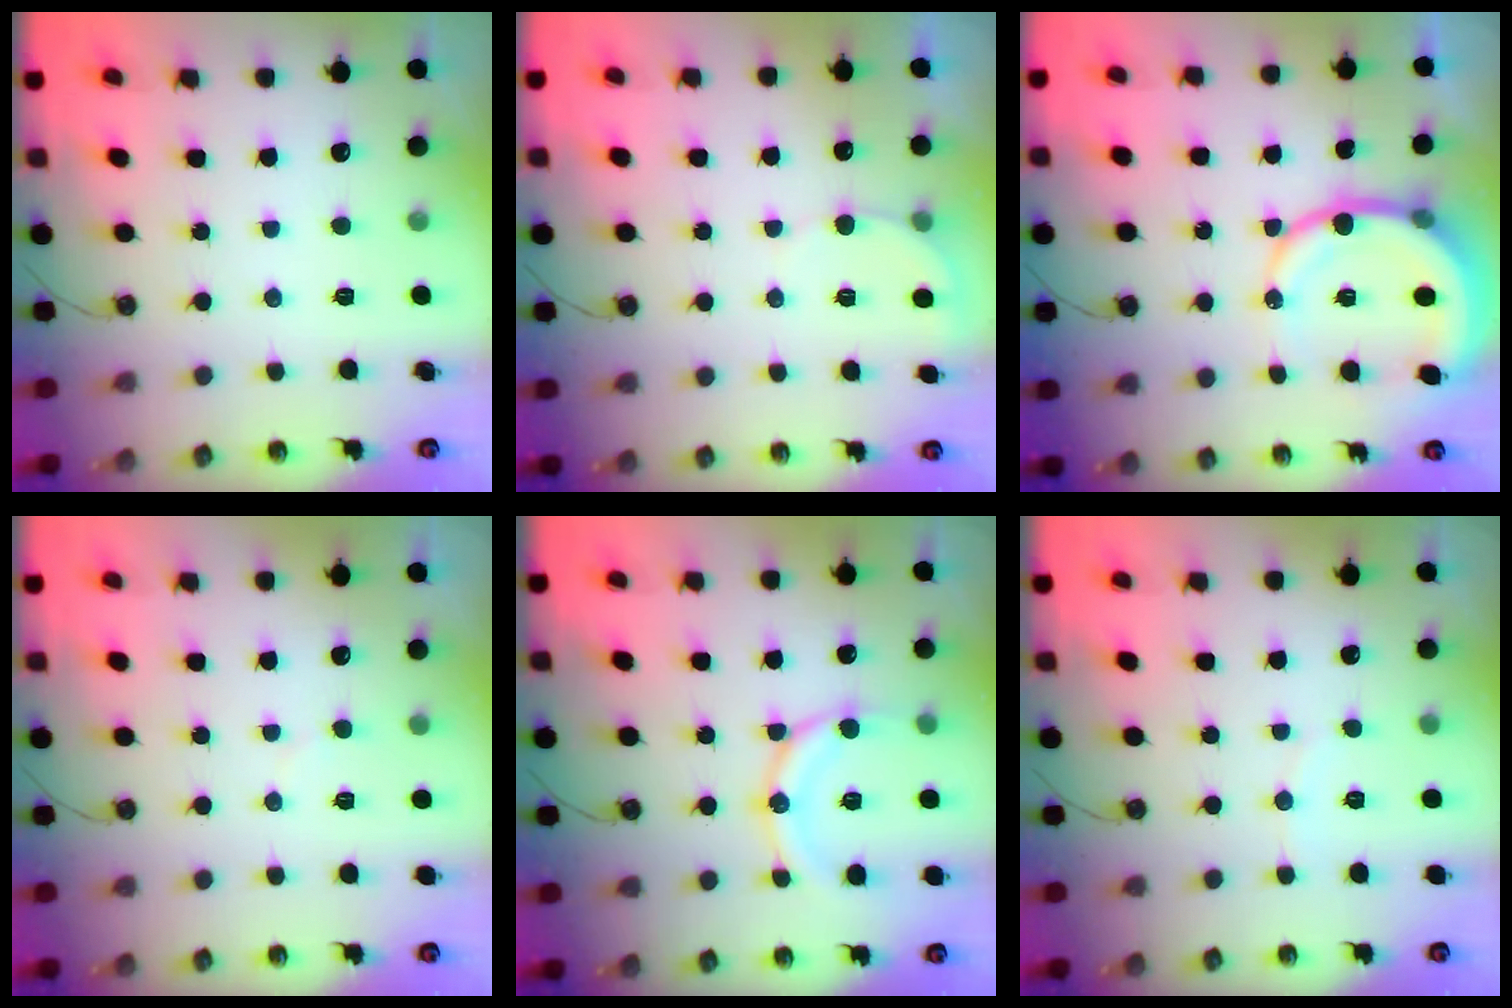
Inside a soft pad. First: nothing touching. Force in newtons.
{"total": 4.5, "press": 4.4, "slide": 0.9}
{"total": 13.1, "press": 12.9, "slide": 2.6}
{"total": 3.4, "press": 3.3, "slide": 0.4}
{"total": 14.1, "press": 13.8, "slide": 2.9}
{"total": 2.6, "press": 2.6, "slide": 0.3}